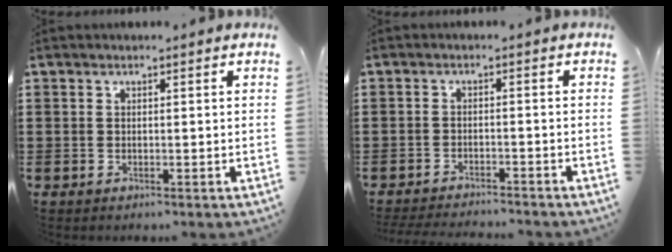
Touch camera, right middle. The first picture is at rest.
{"total": 2.5, "force": [-2.5, 0.0, 0.2], "torque": [-0.005, -0.001, -0.052]}